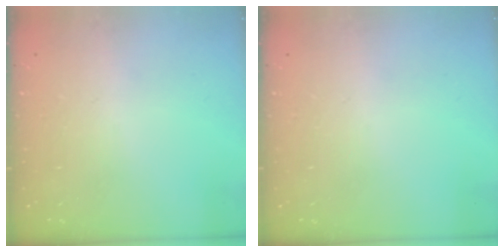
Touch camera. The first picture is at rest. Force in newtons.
{"total": 0.0}